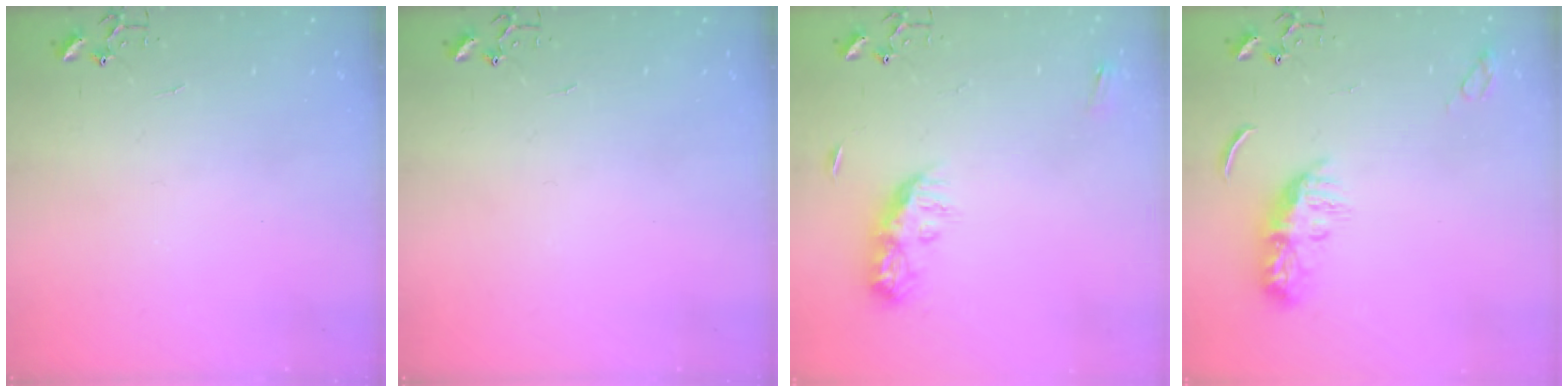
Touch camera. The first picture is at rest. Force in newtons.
{"total": 0.0}
{"total": 8.7, "press": 8.7, "slide": 0.4}
{"total": 8.9, "press": 8.9, "slide": 0.6}